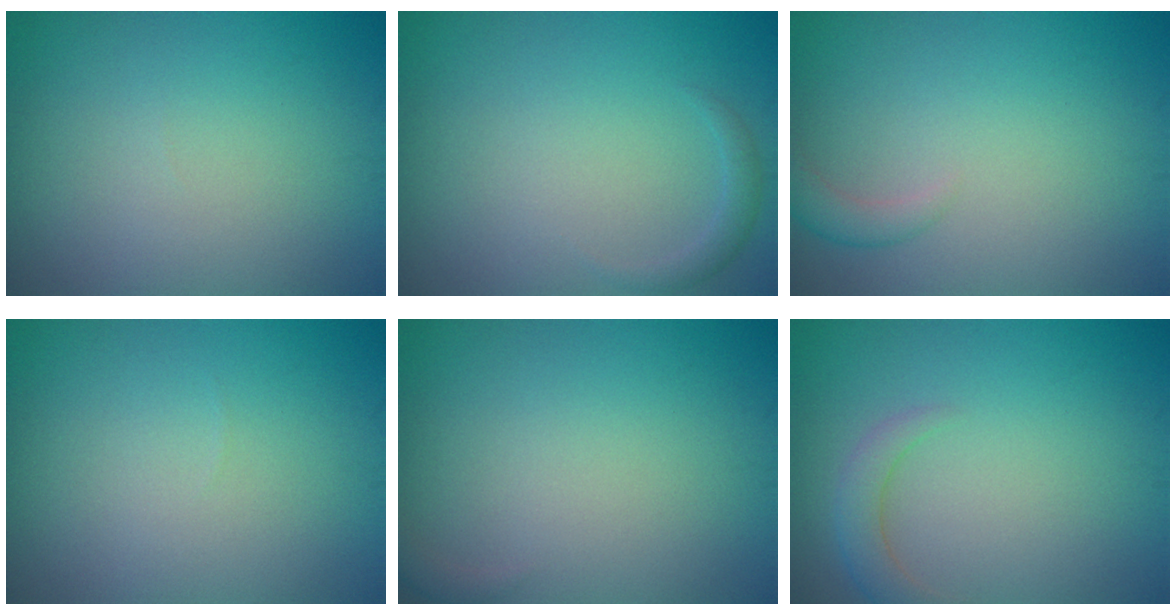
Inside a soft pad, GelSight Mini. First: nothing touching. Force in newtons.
{"total": 1.1, "press": 1.1, "slide": 0.2}
{"total": 1.5, "press": 1.5, "slide": 0.1}
{"total": 0.0}
{"total": 0.7, "press": 0.7, "slide": 0.1}
{"total": 2.1, "press": 2.1, "slide": 0.2}